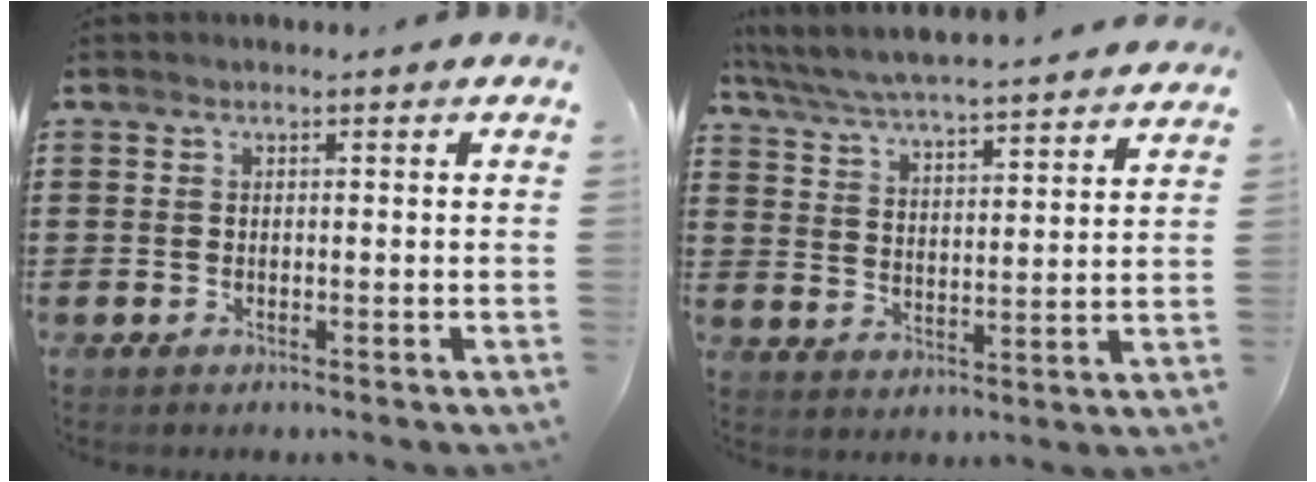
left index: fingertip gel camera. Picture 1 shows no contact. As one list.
[{"total": 5.2, "force": [5.1, -0.3, 1.2], "torque": [-0.048, -0.039, 0.082]}]